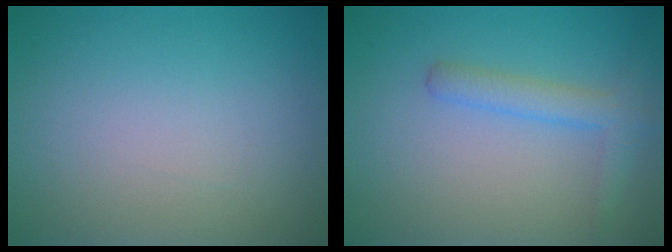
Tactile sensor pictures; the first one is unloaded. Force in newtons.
{"total": 2.5, "press": 2.5, "slide": 0.0}